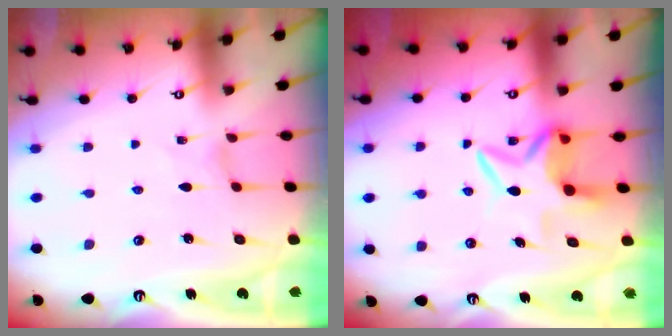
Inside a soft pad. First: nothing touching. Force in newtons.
{"total": 7.3, "press": 7.3, "slide": 1.0}